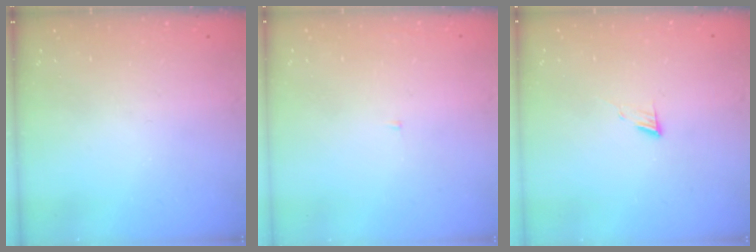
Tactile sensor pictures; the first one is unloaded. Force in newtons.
{"total": 2.1, "press": 2.1, "slide": 0.2}
{"total": 5.0, "press": 4.9, "slide": 0.5}